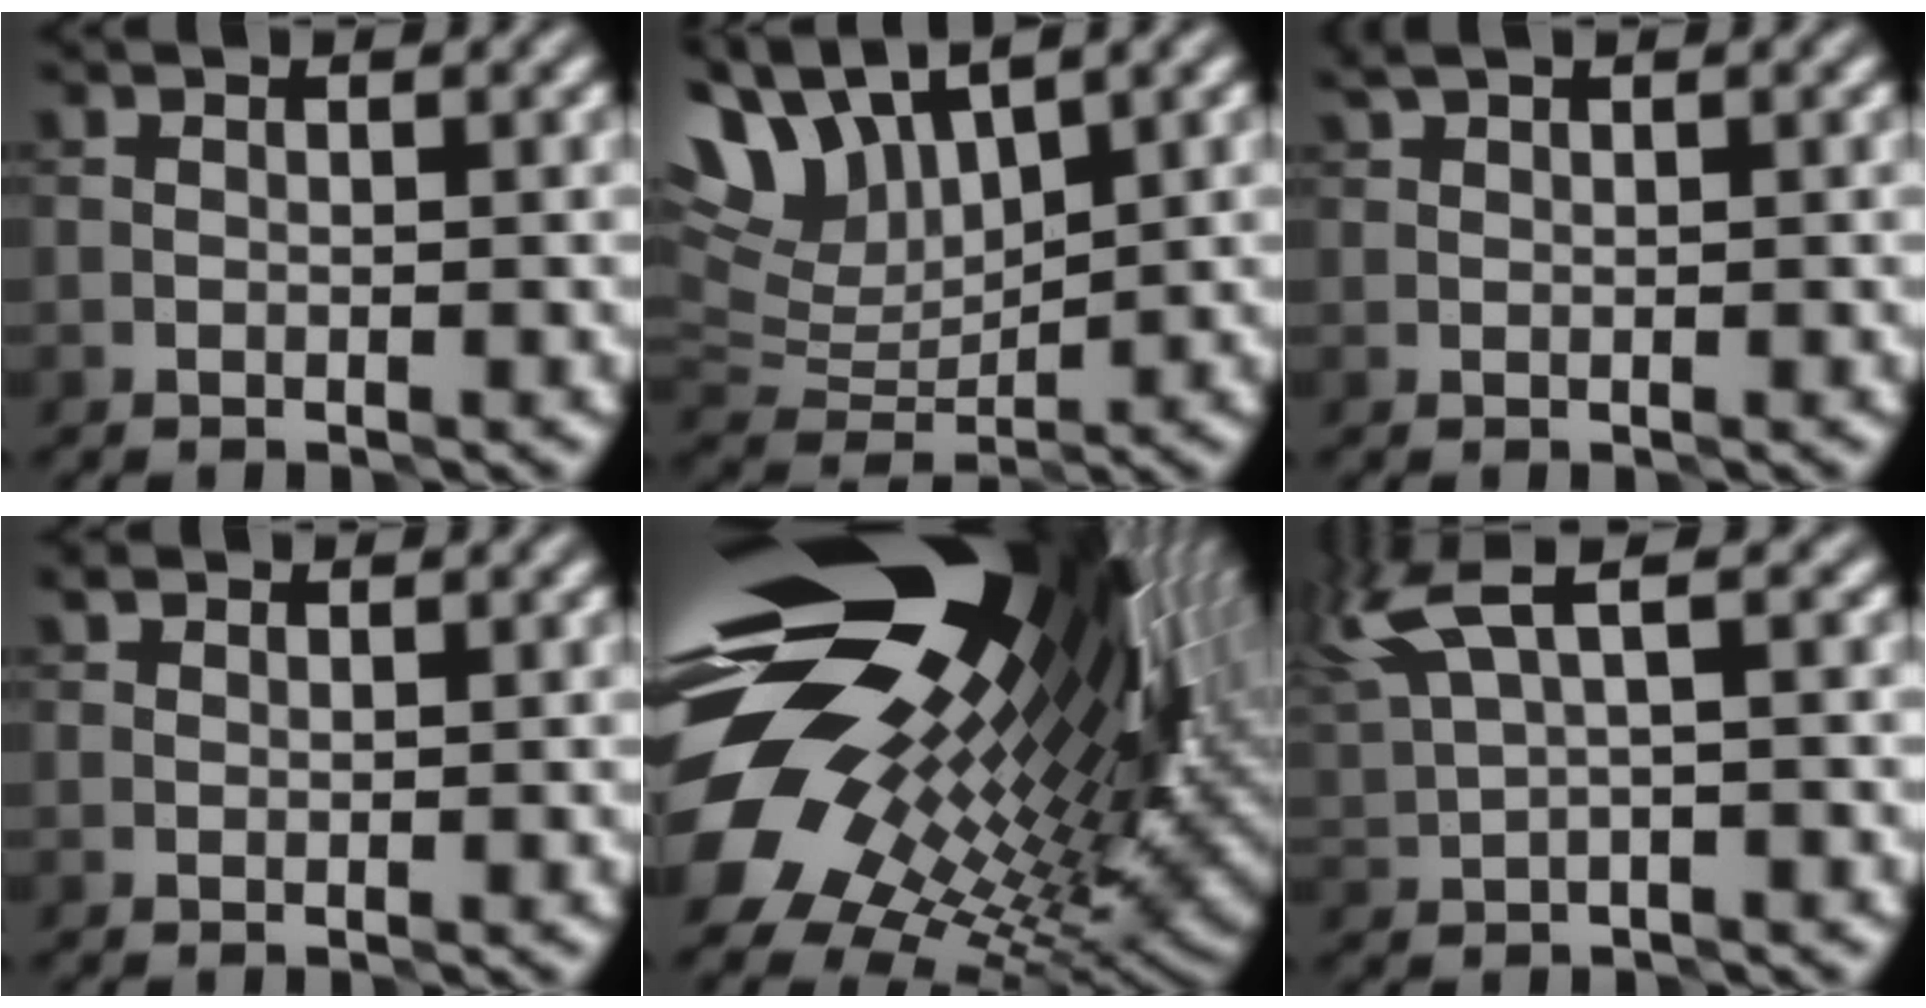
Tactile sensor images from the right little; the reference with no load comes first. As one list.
[{"total": 7.8, "force": [5.5, 3.0, 4.7], "torque": [-0.110, 0.012, 0.102]}, {"total": 1.1, "force": [1.0, 0.2, 0.5], "torque": [-0.015, 0.005, 0.024]}, {"total": 1.0, "force": [0.8, 0.5, 0.3], "torque": [-0.008, 0.002, 0.012]}, {"total": 19.7, "force": [6.3, 10.3, 15.6], "torque": [-0.280, 0.012, 0.111]}, {"total": 5.4, "force": [3.0, 1.2, 4.3], "torque": [-0.109, 0.019, 0.063]}]